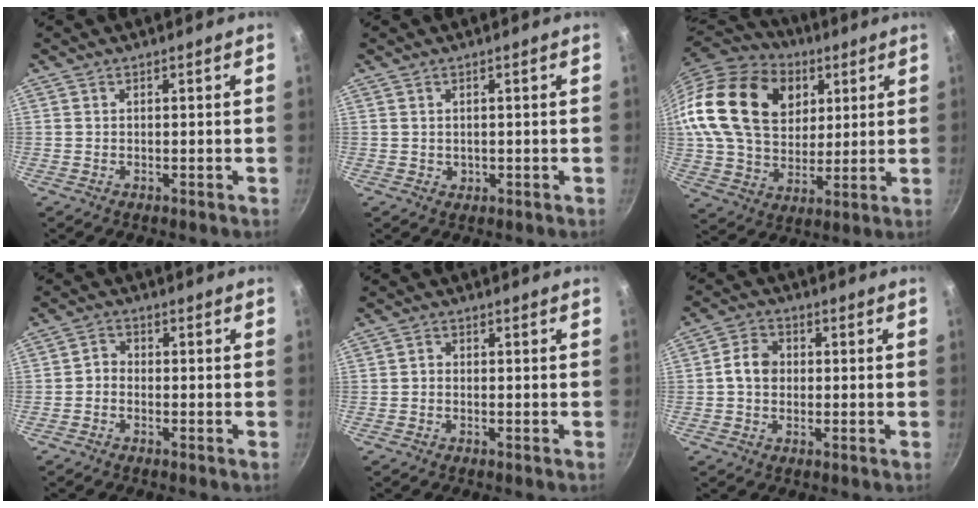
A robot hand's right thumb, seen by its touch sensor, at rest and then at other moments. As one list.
[{"total": 0.7, "force": [0.2, 0.7, 0.3], "torque": [0.000, -0.001, 0.005]}, {"total": 26.3, "force": [8.7, 18.9, 16.1], "torque": [-0.275, -0.003, 0.154]}, {"total": 2.0, "force": [-1.0, 1.5, 0.9], "torque": [-0.015, 0.017, -0.026]}, {"total": 0.9, "force": [-0.4, 0.8, 0.4], "torque": [-0.006, 0.005, -0.008]}, {"total": 5.5, "force": [0.1, 4.4, 3.3], "torque": [-0.046, 0.015, -0.009]}]